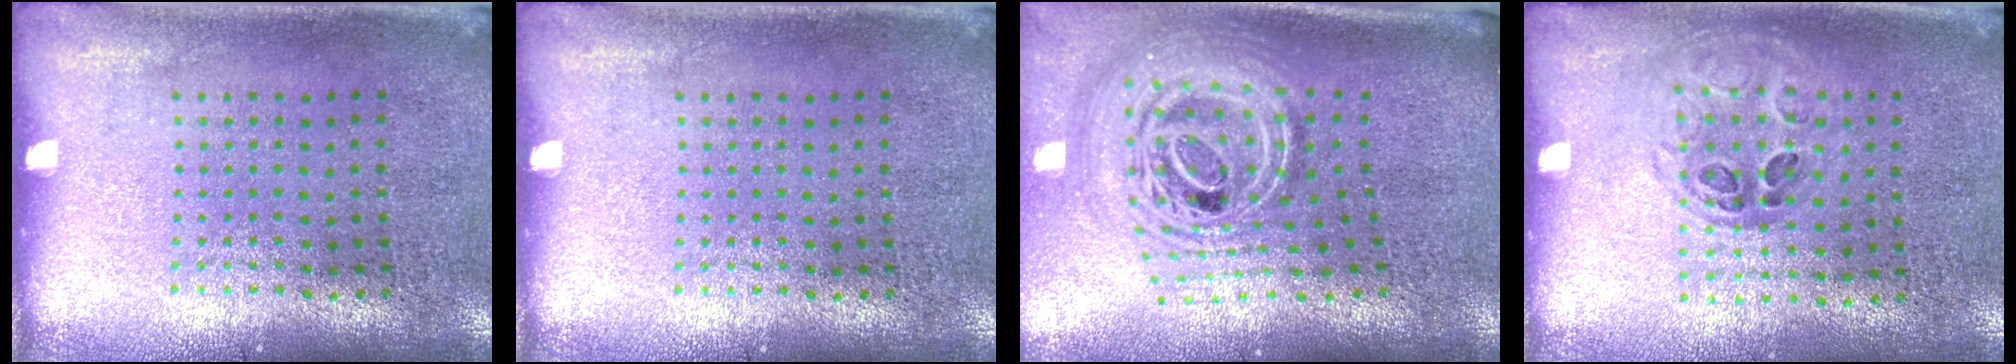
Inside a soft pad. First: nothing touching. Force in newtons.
{"total": 0.0}
{"total": 3.0, "press": 2.0, "slide": 2.2}
{"total": 0.9, "press": 0.9, "slide": 0.2}